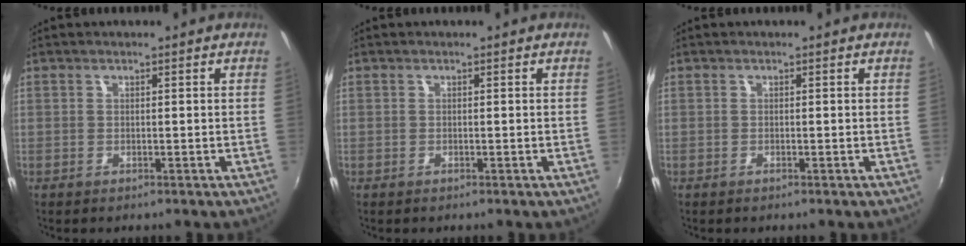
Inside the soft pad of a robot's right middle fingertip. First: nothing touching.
{"total": 0.0}
{"total": 0.0}